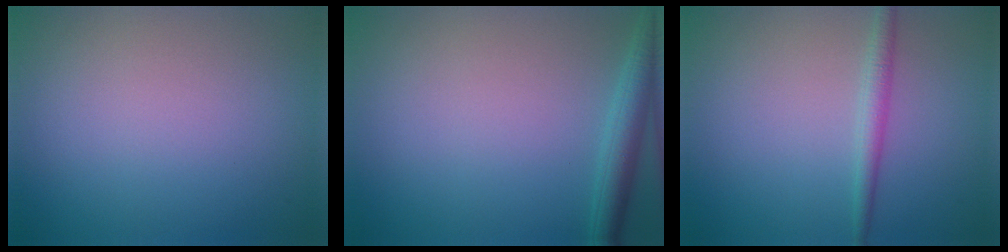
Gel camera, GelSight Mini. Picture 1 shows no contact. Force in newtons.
{"total": 3.0, "press": 3.0, "slide": 0.2}
{"total": 1.7, "press": 1.7, "slide": 0.1}